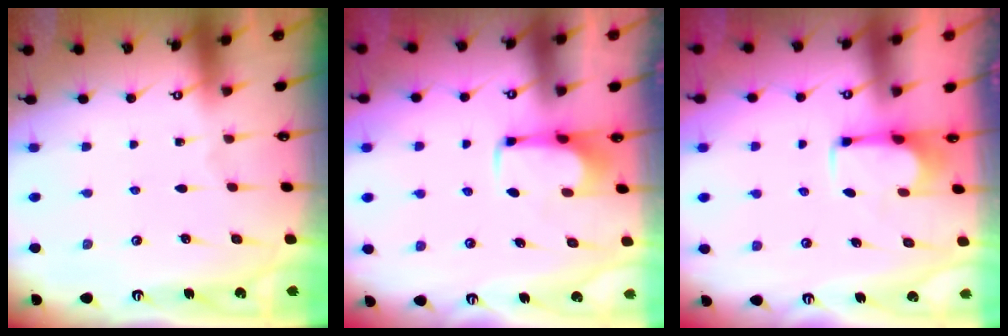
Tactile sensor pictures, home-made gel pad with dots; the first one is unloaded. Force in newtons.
{"total": 2.0, "press": 2.0, "slide": 0.4}
{"total": 2.5, "press": 2.4, "slide": 0.8}